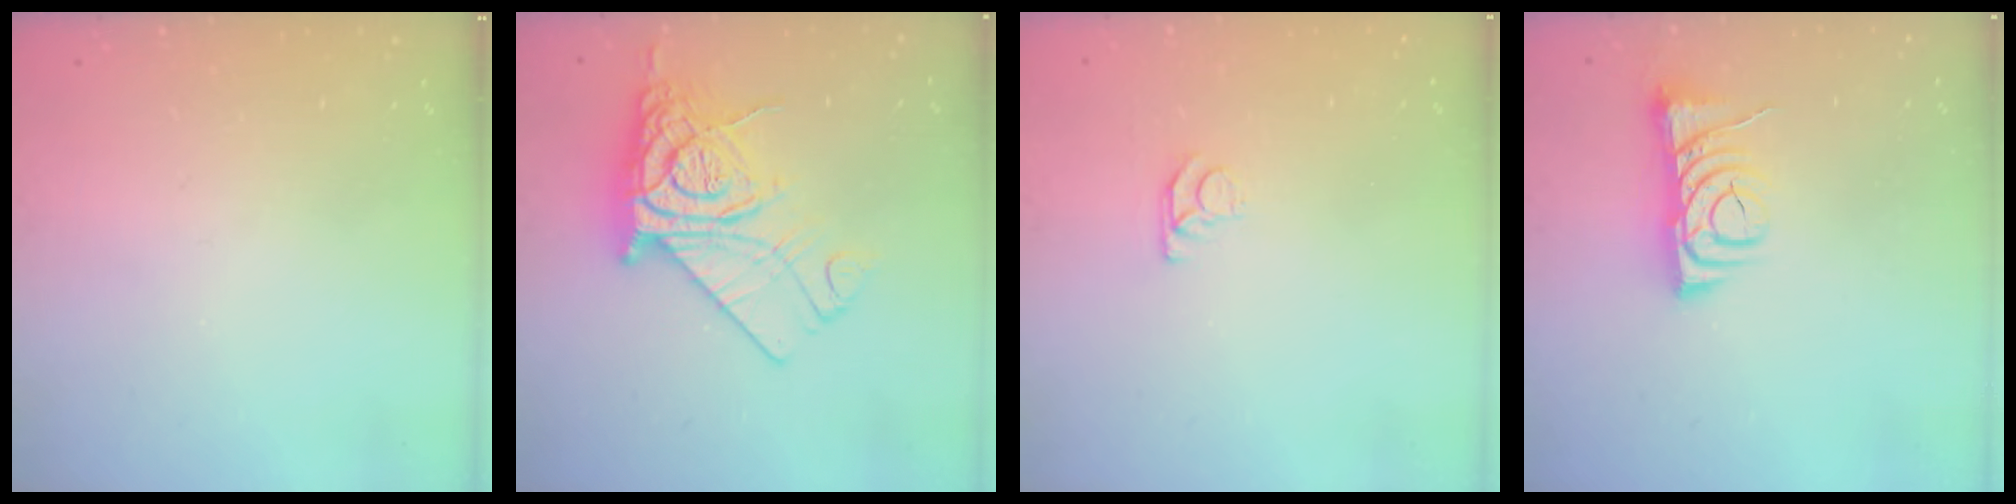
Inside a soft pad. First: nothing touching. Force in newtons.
{"total": 16.9, "press": 16.8, "slide": 1.7}
{"total": 4.6, "press": 4.6, "slide": 0.3}
{"total": 9.8, "press": 9.7, "slide": 1.1}